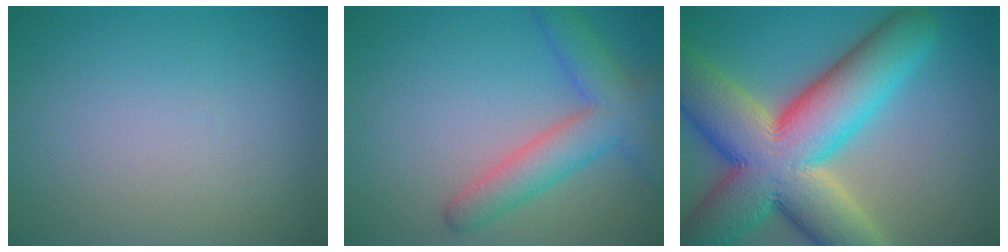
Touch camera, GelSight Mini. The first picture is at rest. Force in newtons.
{"total": 5.4, "press": 5.4, "slide": 0.2}
{"total": 16.0, "press": 16.0, "slide": 1.2}